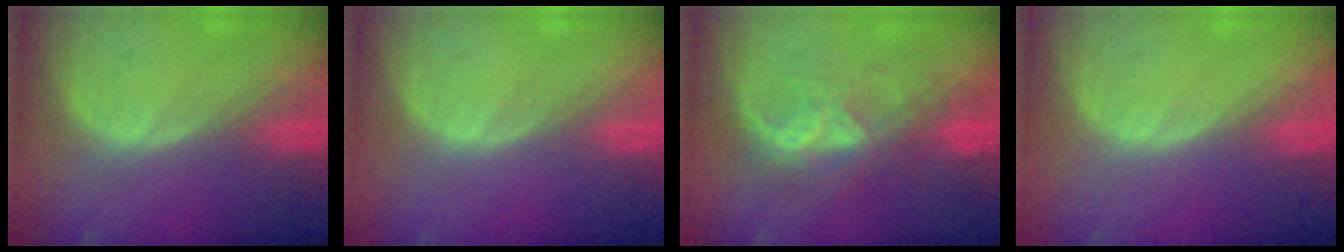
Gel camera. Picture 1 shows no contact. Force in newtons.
{"total": 0.0}
{"total": 6.7, "press": 6.0, "slide": 3.0}
{"total": 0.0}